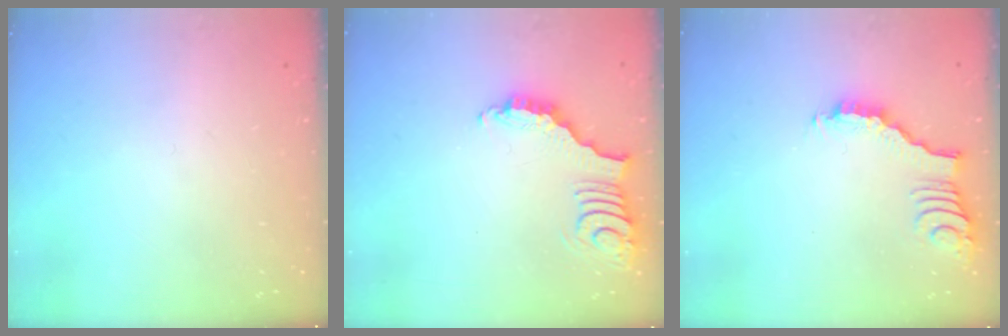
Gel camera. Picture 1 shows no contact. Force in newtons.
{"total": 3.9, "press": 3.9, "slide": 0.6}
{"total": 3.5, "press": 3.5, "slide": 0.4}